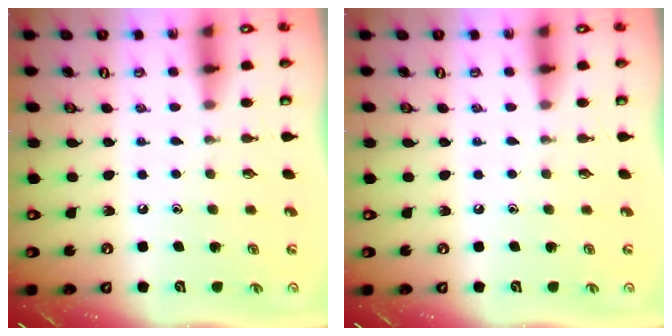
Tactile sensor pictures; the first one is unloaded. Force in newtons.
{"total": 0.0}